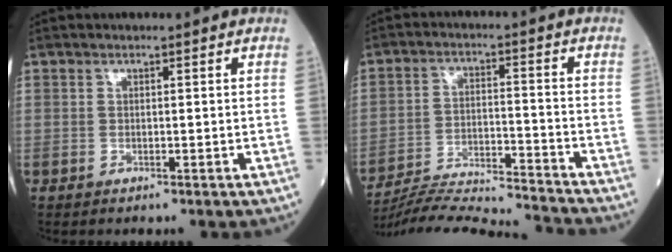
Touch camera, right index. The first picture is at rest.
{"total": 16.3, "force": [-15.9, -1.3, 3.4], "torque": [-0.063, -0.004, -0.250]}